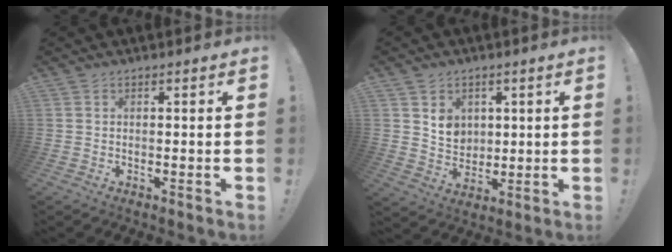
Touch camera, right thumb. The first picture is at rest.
{"total": 7.8, "force": [3.5, 6.8, 1.6], "torque": [-0.010, -0.031, 0.072]}